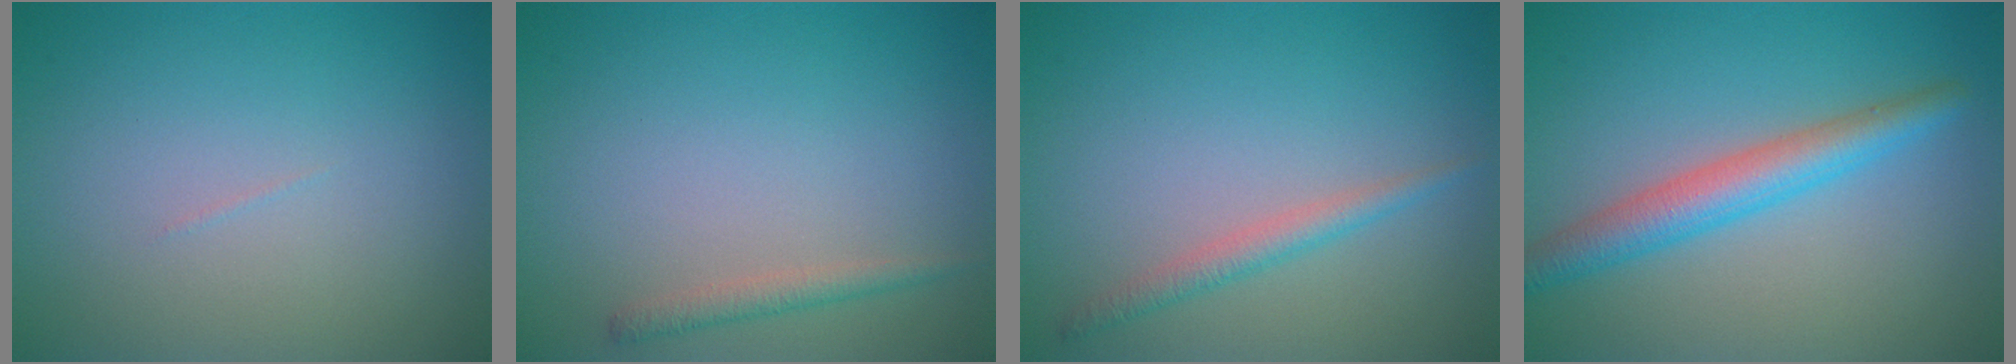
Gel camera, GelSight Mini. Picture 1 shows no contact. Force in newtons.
{"total": 1.4, "press": 1.4, "slide": 0.1}
{"total": 1.8, "press": 1.8, "slide": 0.1}
{"total": 4.2, "press": 4.2, "slide": 0.2}